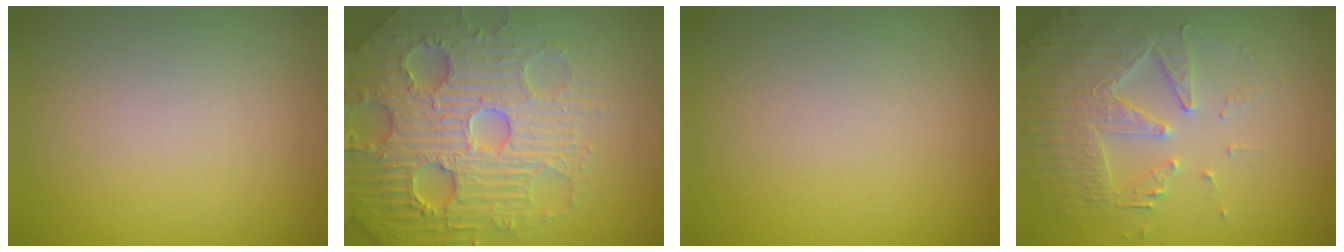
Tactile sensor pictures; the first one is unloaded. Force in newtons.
{"total": 7.8, "press": 7.7, "slide": 1.7}
{"total": 0.0}
{"total": 5.0, "press": 3.9, "slide": 3.2}